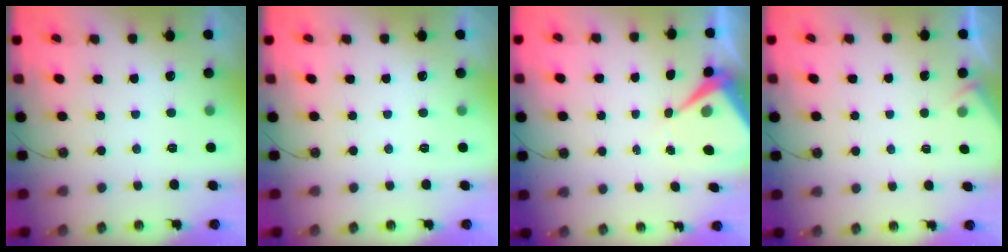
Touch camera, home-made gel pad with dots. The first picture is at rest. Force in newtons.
{"total": 0.0}
{"total": 6.9, "press": 6.9, "slide": 0.4}
{"total": 2.5, "press": 2.4, "slide": 0.4}